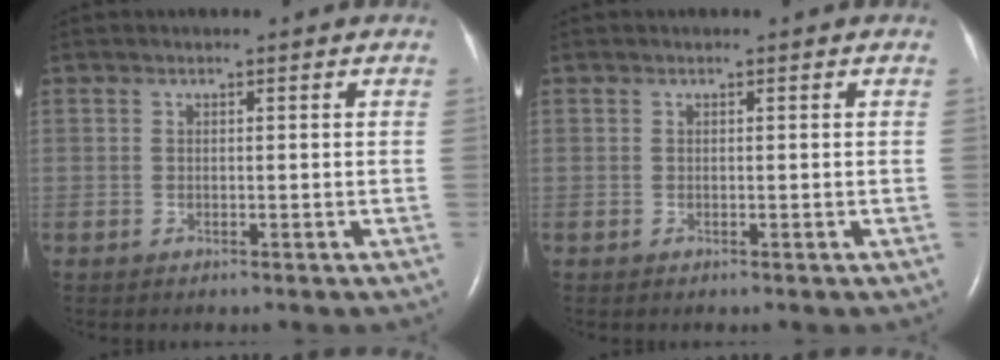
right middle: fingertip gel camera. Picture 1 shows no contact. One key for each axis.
{"total": 0.0}